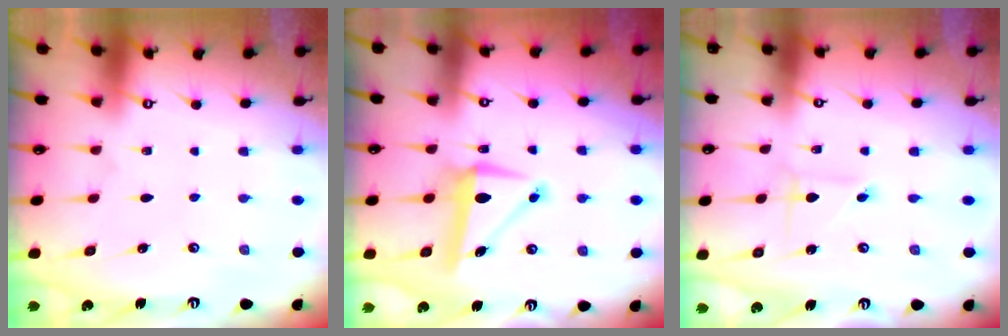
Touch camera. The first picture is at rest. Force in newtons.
{"total": 8.0, "press": 7.9, "slide": 1.4}
{"total": 1.0, "press": 1.0, "slide": 0.1}